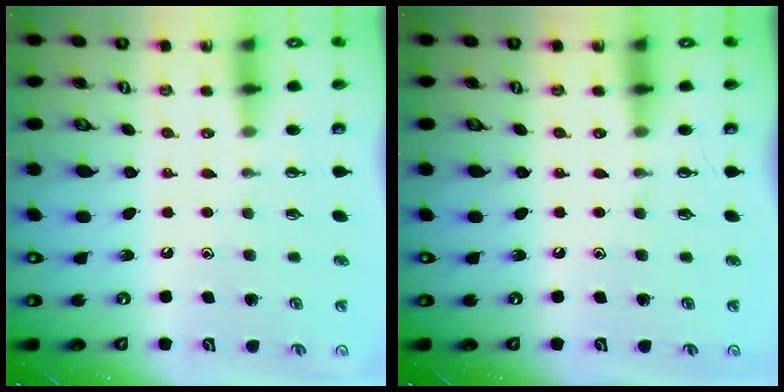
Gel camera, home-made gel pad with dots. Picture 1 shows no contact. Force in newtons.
{"total": 0.0}